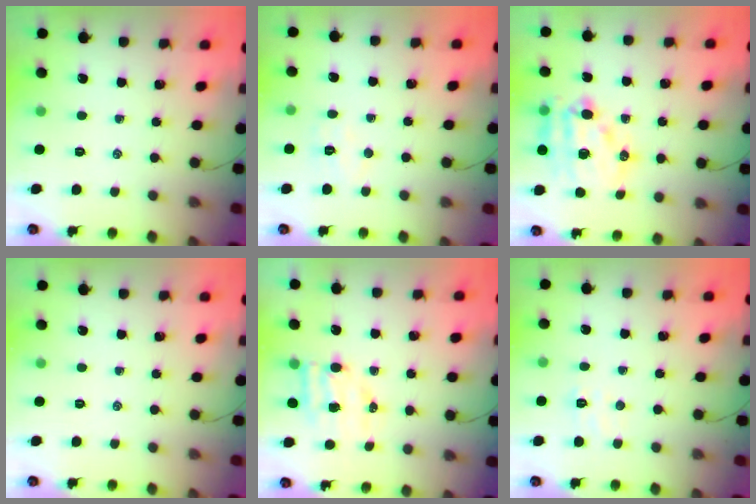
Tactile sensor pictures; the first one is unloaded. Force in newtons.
{"total": 4.5, "press": 4.4, "slide": 1.0}
{"total": 16.1, "press": 15.7, "slide": 3.6}
{"total": 0.0}
{"total": 7.8, "press": 7.8, "slide": 0.8}
{"total": 5.4, "press": 5.2, "slide": 1.4}